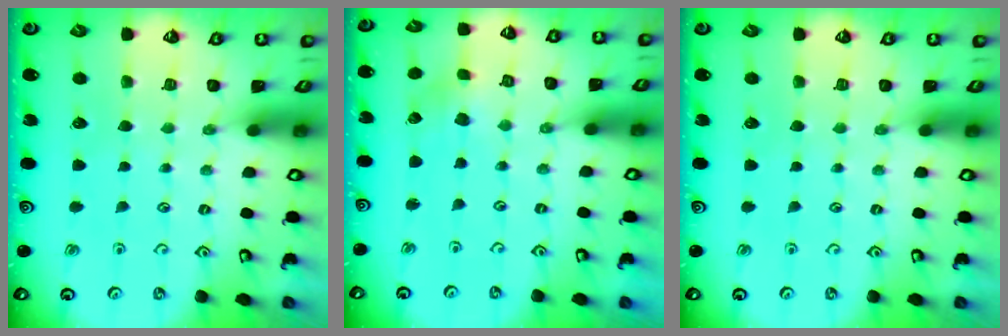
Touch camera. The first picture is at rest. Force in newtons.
{"total": 2.3, "press": 2.3, "slide": 0.5}
{"total": 0.0}